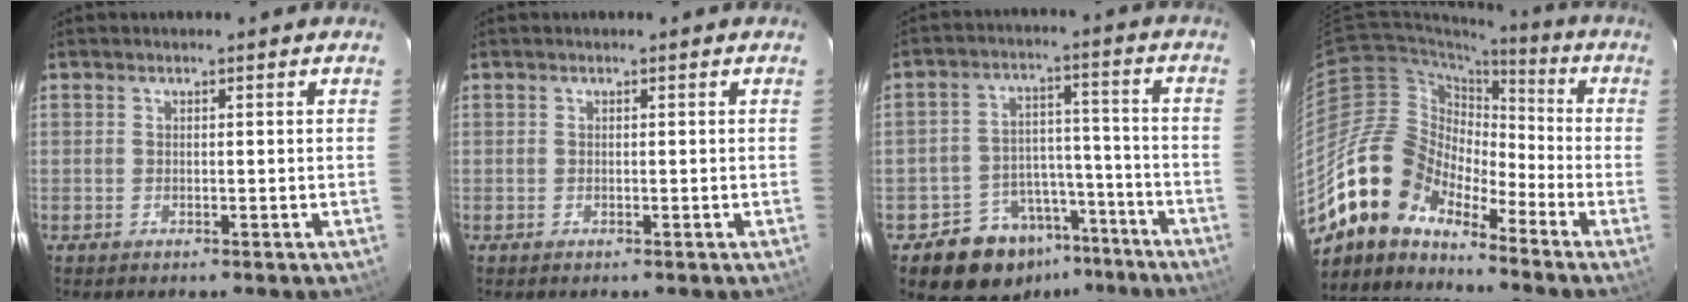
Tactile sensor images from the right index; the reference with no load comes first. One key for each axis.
{"total": 0.0}
{"total": 12.2, "fx": -8.3, "fy": 8.4, "fz": 3.1, "tx": -0.059, "ty": 0.045, "tz": -0.105}
{"total": 14.0, "fx": -11.5, "fy": 6.8, "fz": 4.1, "tx": -0.077, "ty": 0.027, "tz": -0.225}